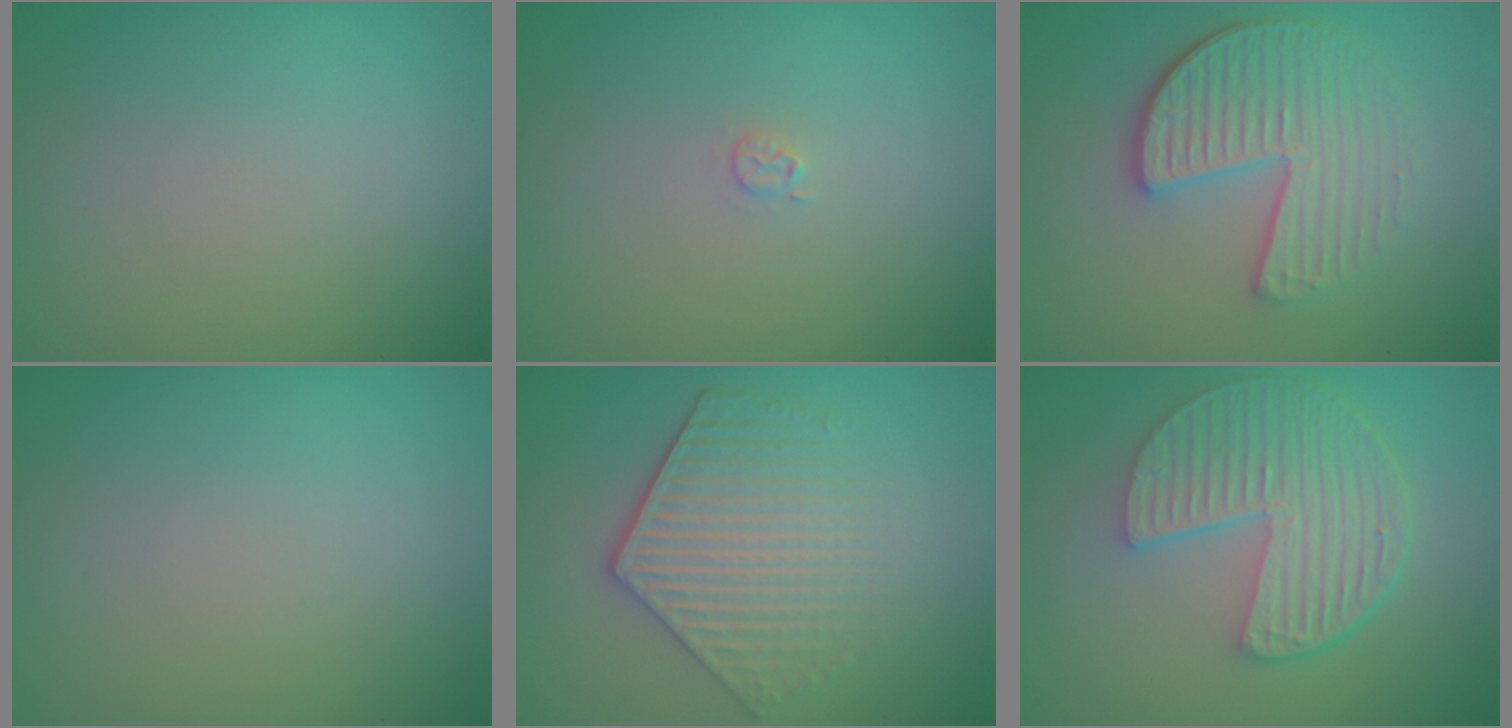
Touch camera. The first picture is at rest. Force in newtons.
{"total": 0.7, "press": 0.7, "slide": 0.1}
{"total": 5.0, "press": 4.0, "slide": 3.1}
{"total": 0.0}
{"total": 5.0, "press": 4.0, "slide": 3.1}
{"total": 6.2, "press": 4.4, "slide": 4.3}